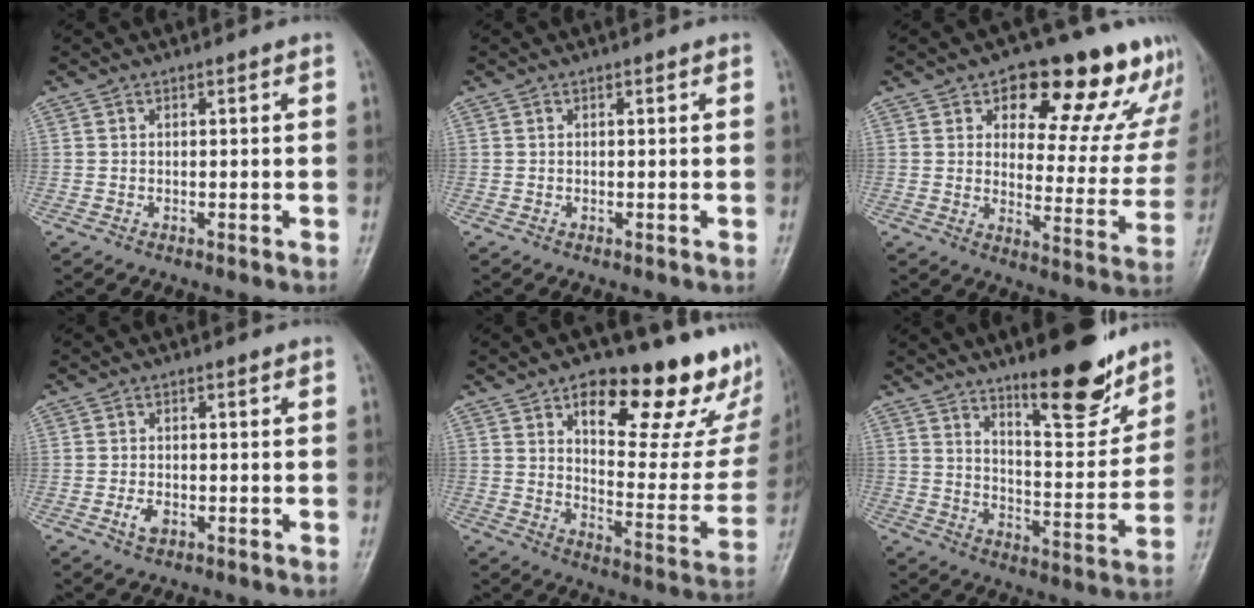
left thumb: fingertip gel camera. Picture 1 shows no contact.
{"total": 0.0}
{"total": 18.9, "force": [13.2, 8.7, 10.4], "torque": [-0.064, -0.075, 0.160]}
{"total": 2.4, "force": [-0.9, 1.4, 1.7], "torque": [-0.034, 0.000, -0.017]}
{"total": 25.9, "force": [14.6, 10.5, 18.7], "torque": [-0.195, -0.058, 0.208]}
{"total": 14.8, "force": [10.8, 4.1, 9.3], "torque": [-0.100, -0.082, 0.171]}